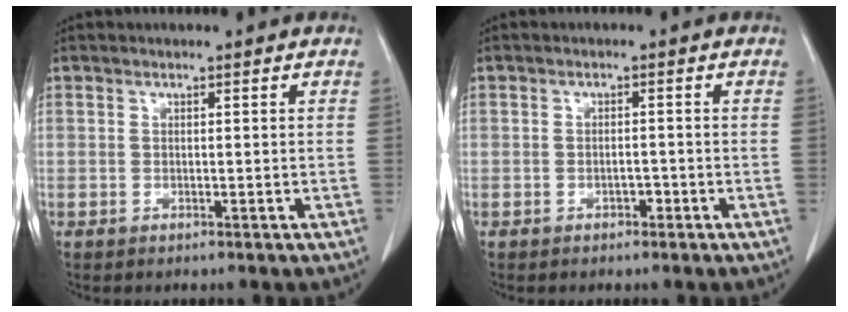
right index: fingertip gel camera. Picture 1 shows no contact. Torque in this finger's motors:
{"motor_torque": [-0.07, 0.04, 0.00, 0.00]}